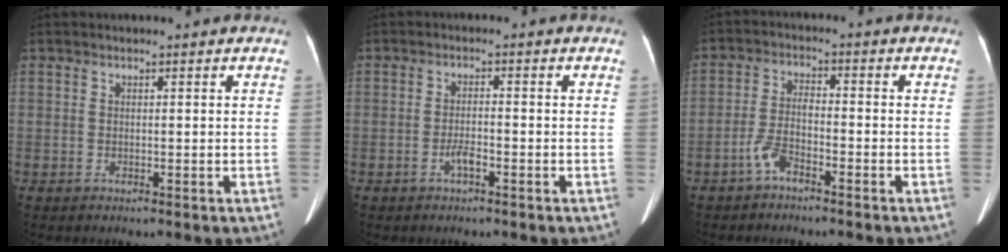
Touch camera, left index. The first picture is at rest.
{"total": 2.2, "force": [-1.3, 0.3, 1.8], "torque": [-0.033, -0.002, -0.023]}
{"total": 4.2, "force": [-2.8, 1.0, 2.9], "torque": [-0.067, 0.006, -0.054]}